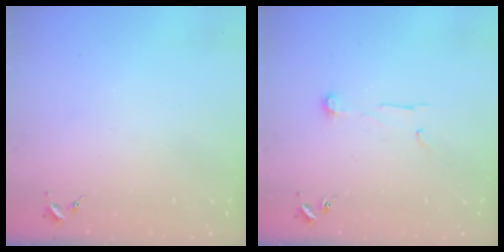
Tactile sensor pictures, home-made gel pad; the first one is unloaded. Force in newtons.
{"total": 6.8, "press": 6.7, "slide": 0.7}